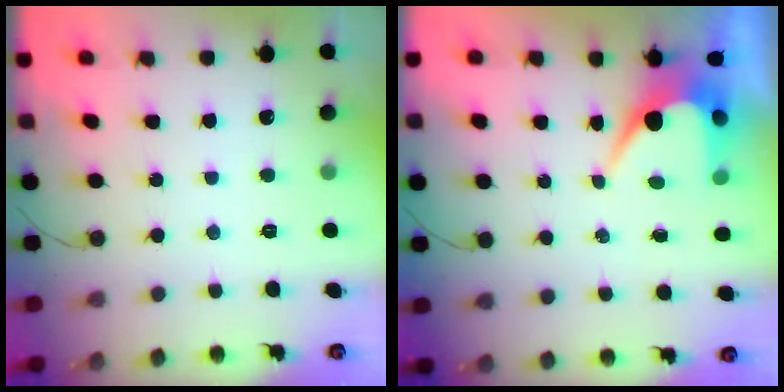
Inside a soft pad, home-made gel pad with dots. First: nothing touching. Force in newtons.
{"total": 7.4, "press": 7.4, "slide": 0.3}